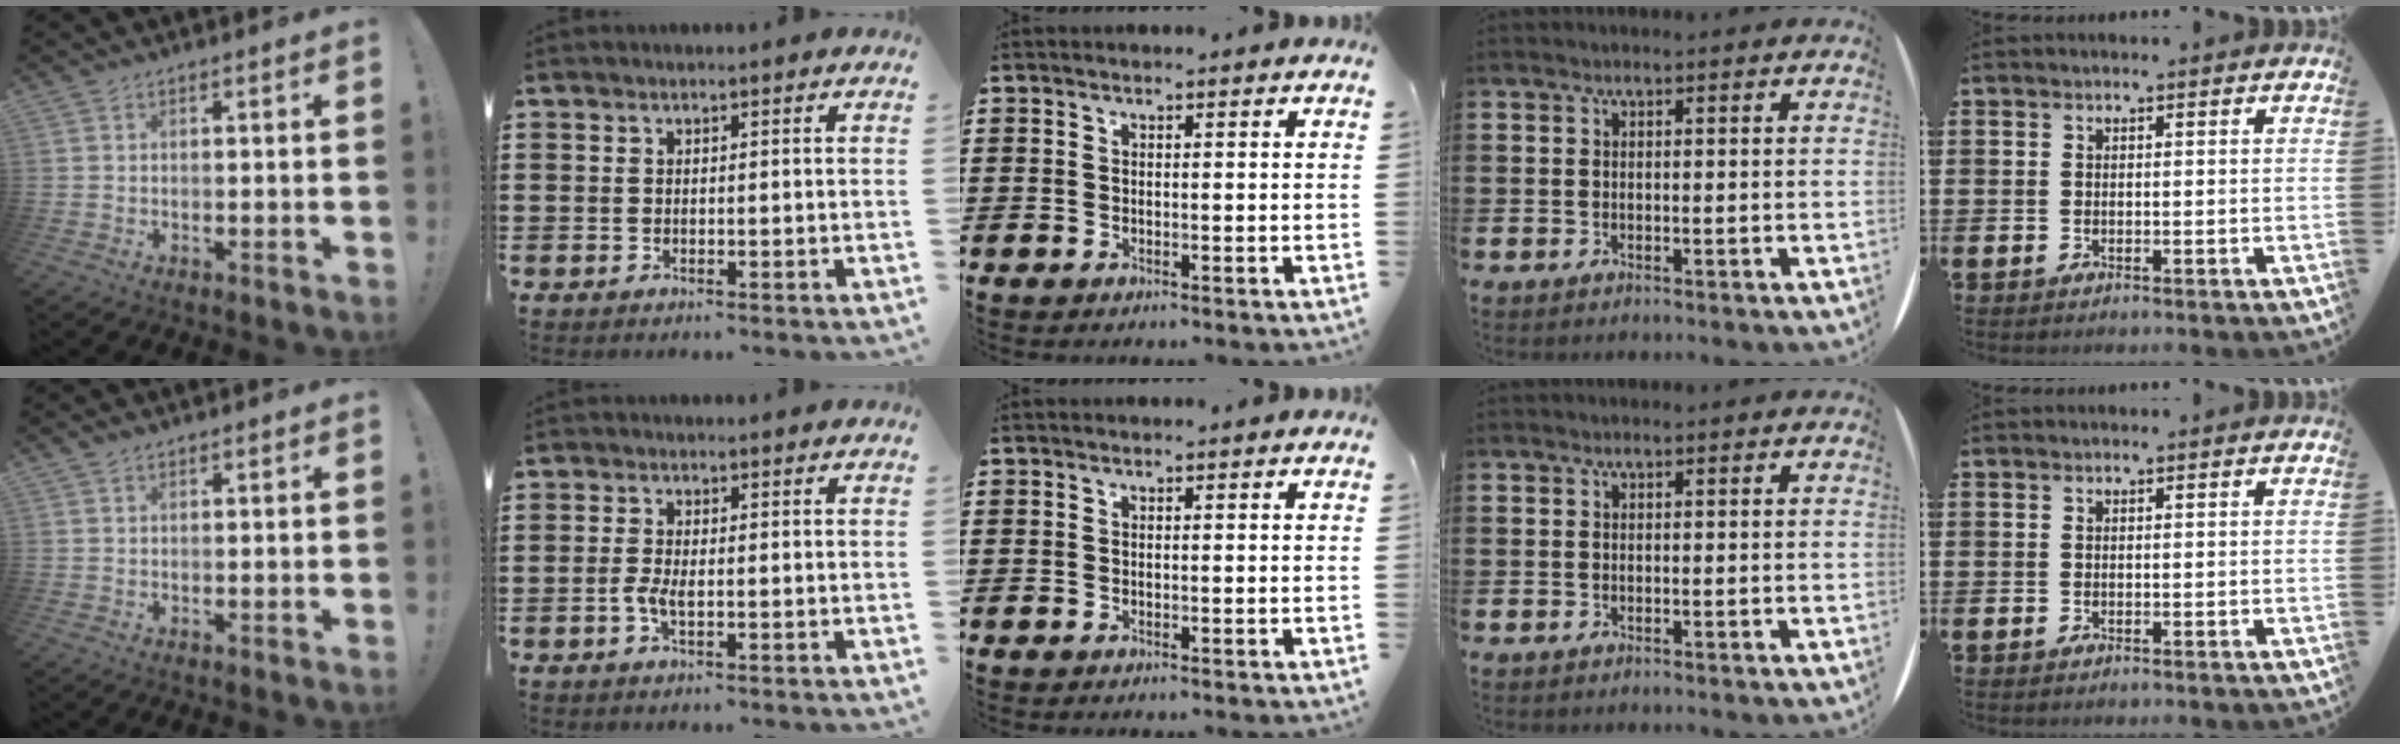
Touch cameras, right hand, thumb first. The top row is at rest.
{"thumb": {"total": 0.6, "force": [0.4, 0.4, 0.3], "torque": [-0.004, 0.000, 0.007]}, "index": {"total": 2.4, "force": [-0.7, 0.9, 2.1], "torque": [-0.054, -0.004, -0.019]}}